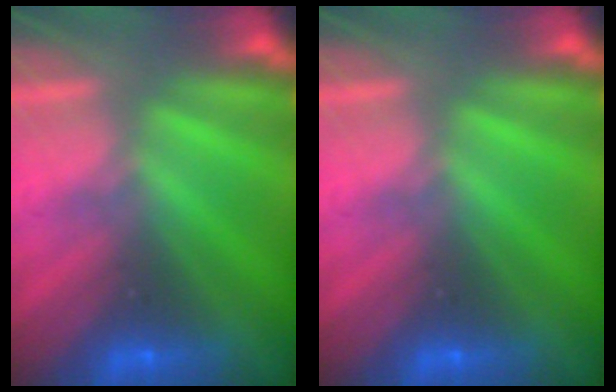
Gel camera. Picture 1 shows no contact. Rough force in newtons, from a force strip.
{"total": 0.0}